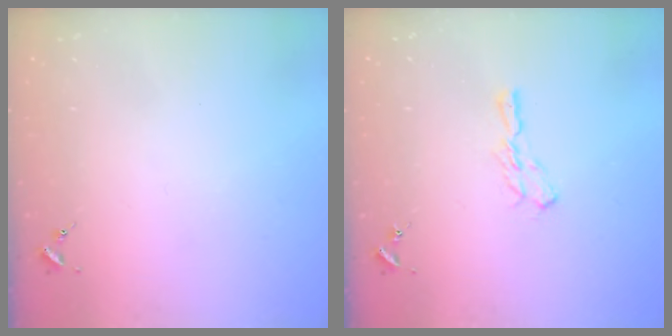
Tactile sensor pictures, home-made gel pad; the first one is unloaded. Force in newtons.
{"total": 5.7, "press": 5.7, "slide": 0.4}